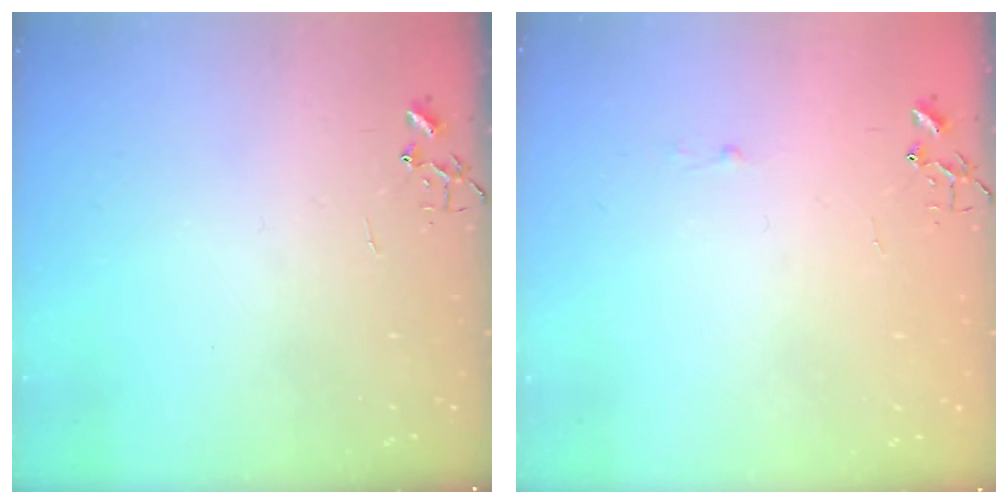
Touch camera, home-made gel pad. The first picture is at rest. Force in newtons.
{"total": 1.8, "press": 1.8, "slide": 0.2}